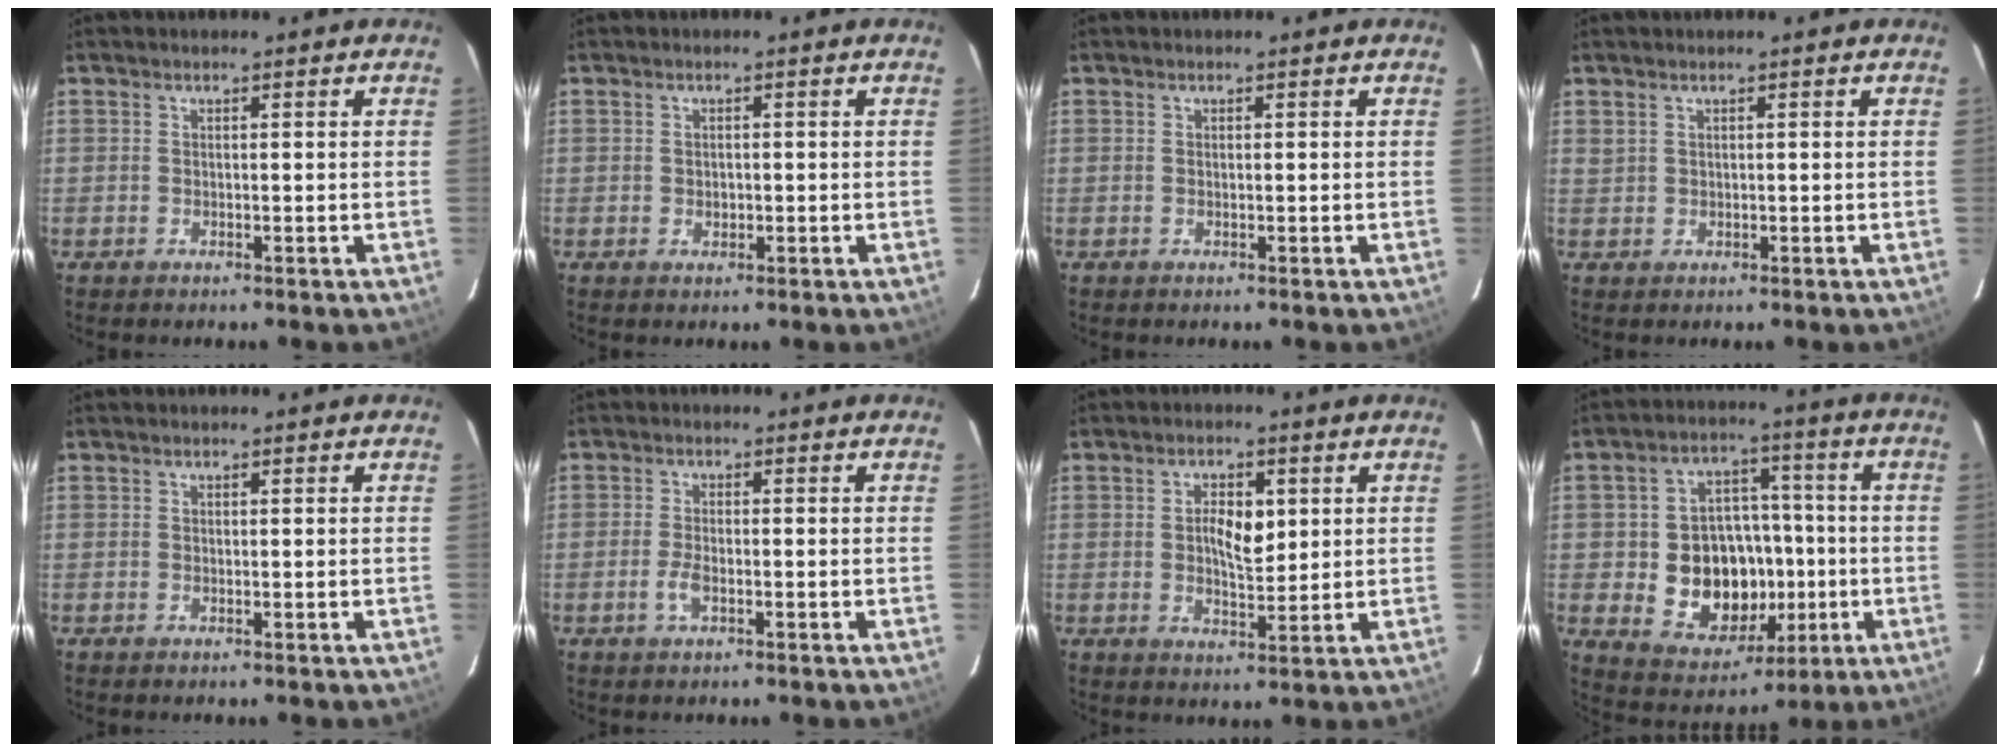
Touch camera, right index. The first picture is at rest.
{"total": 1.2, "force": [-0.1, 1.1, 0.5], "torque": [-0.004, 0.002, 0.000]}
{"total": 0.0}
{"total": 0.9, "force": [0.7, 0.5, 0.3], "torque": [-0.004, 0.004, 0.015]}
{"total": 0.0}
{"total": 2.8, "force": [-1.1, 1.1, 2.3], "torque": [-0.053, -0.001, -0.023]}
{"total": 5.8, "force": [1.3, 2.8, 5.0], "torque": [-0.083, 0.004, 0.025]}
{"total": 15.5, "force": [-2.4, 12.2, 9.2], "torque": [-0.198, 0.016, -0.014]}